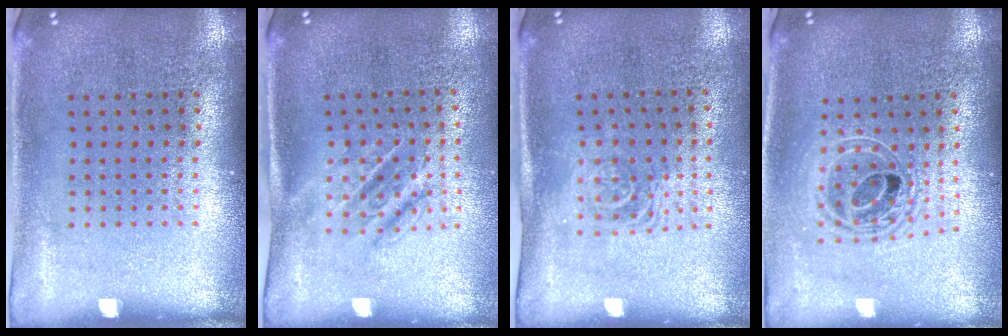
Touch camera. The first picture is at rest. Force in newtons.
{"total": 1.6, "press": 1.2, "slide": 1.0}
{"total": 1.7, "press": 1.3, "slide": 1.1}
{"total": 1.8, "press": 1.5, "slide": 0.9}